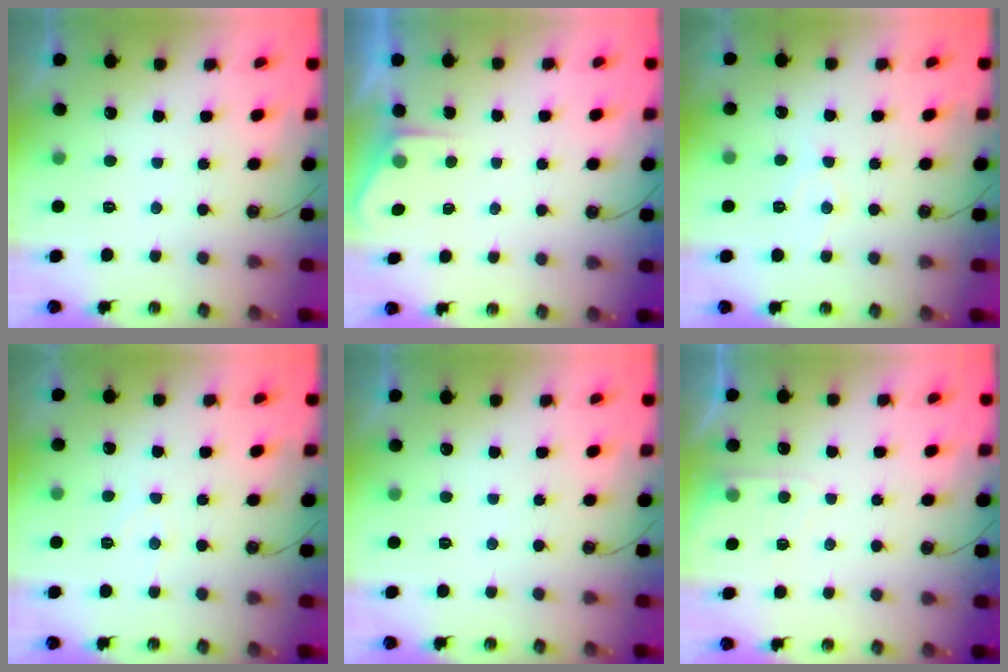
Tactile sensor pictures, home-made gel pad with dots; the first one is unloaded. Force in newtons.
{"total": 2.2, "press": 2.2, "slide": 0.4}
{"total": 6.7, "press": 6.7, "slide": 0.5}
{"total": 4.4, "press": 4.4, "slide": 0.5}
{"total": 0.0}
{"total": 4.6, "press": 4.6, "slide": 0.6}